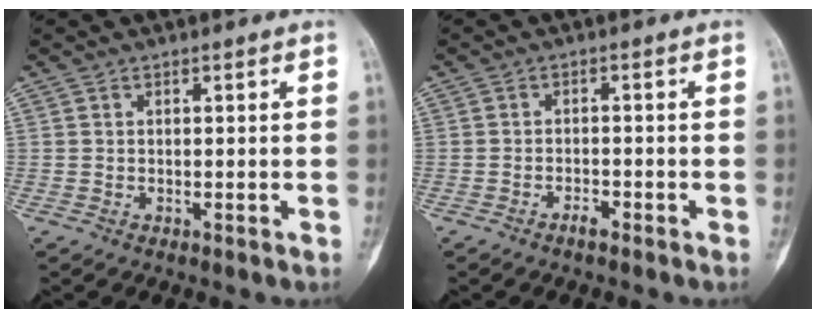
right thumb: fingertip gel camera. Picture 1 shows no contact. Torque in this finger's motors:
{"motor_torque": [-0.47, -0.17, 0.07, 0.43, 0.01]}